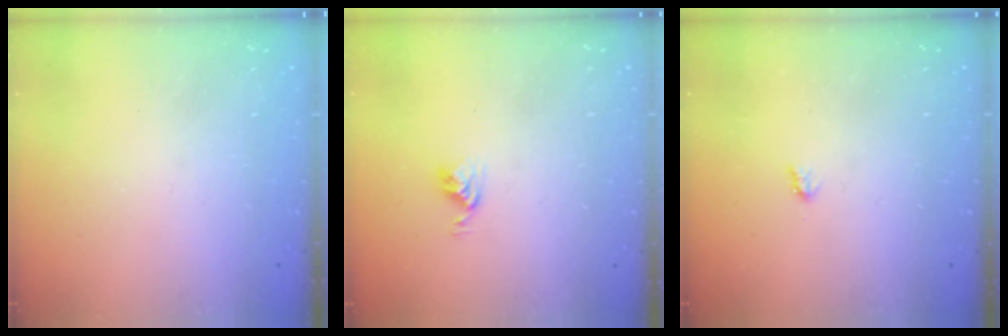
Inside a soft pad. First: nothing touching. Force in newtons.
{"total": 5.2, "press": 5.2, "slide": 0.6}
{"total": 1.9, "press": 1.9, "slide": 0.3}